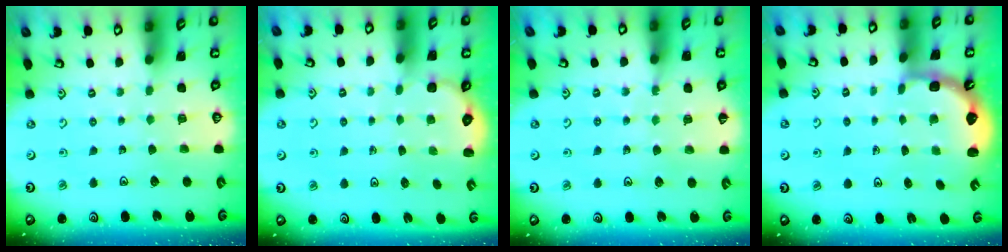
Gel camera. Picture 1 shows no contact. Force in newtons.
{"total": 1.5, "press": 1.2, "slide": 0.9}
{"total": 6.7, "press": 6.4, "slide": 1.8}
{"total": 2.3, "press": 1.8, "slide": 1.3}